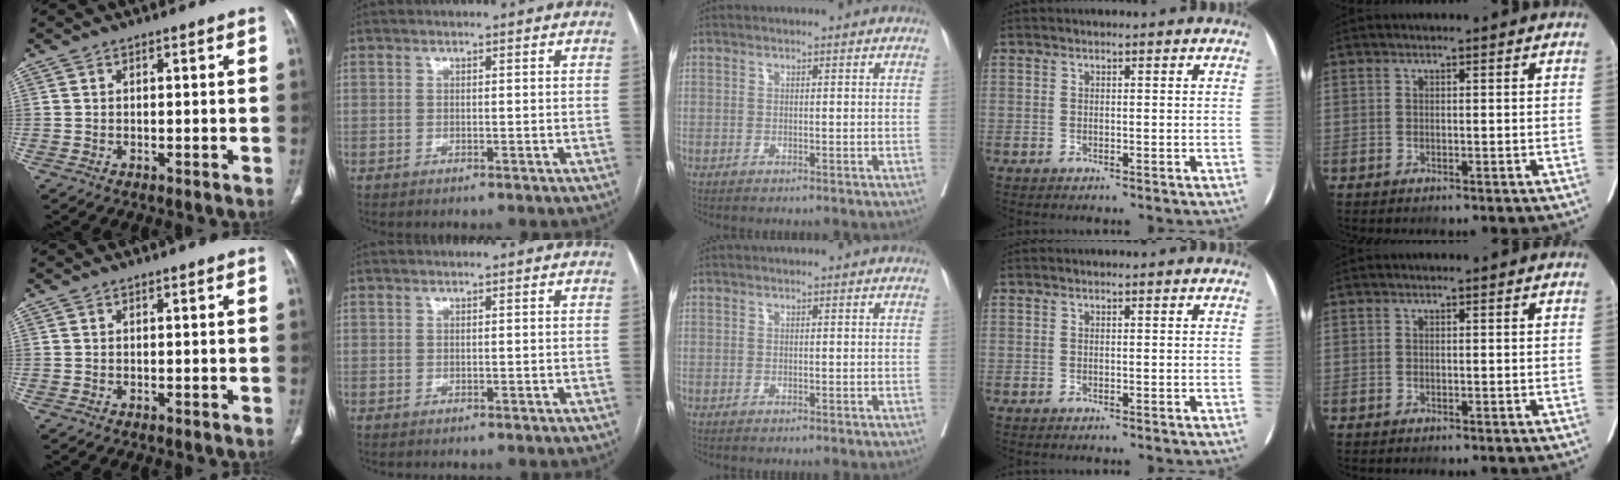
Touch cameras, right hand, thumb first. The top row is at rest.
{}